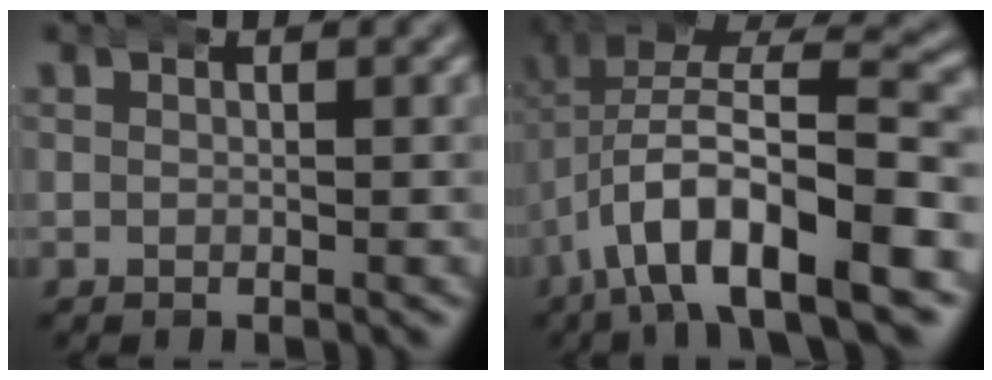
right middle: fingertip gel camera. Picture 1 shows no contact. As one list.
[{"total": 11.2, "force": [-2.6, 6.0, 9.1], "torque": [-0.167, -0.013, -0.034]}]